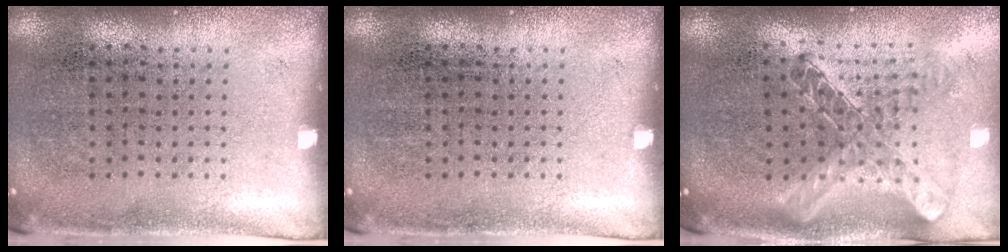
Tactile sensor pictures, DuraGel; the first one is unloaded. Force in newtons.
{"total": 0.0}
{"total": 1.2, "press": 1.1, "slide": 0.5}